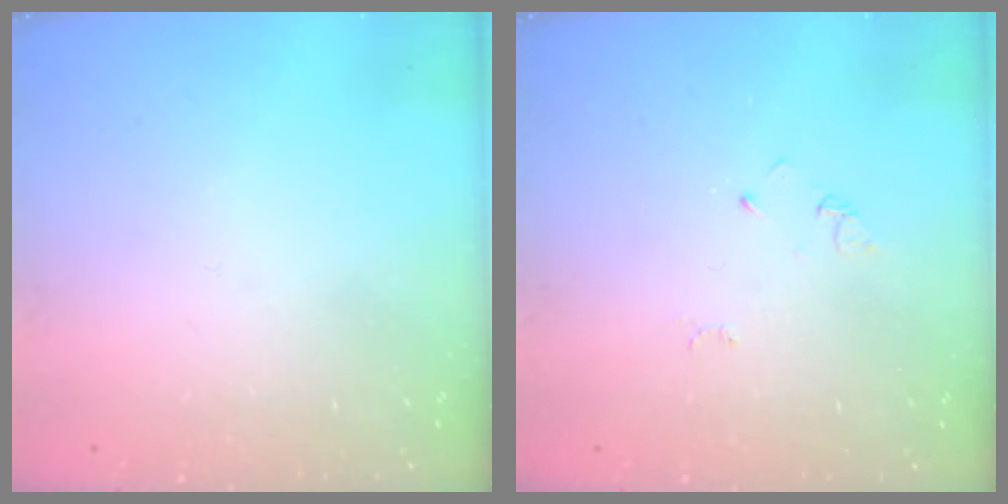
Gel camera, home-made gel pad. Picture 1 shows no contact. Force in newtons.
{"total": 2.6, "press": 2.6, "slide": 0.4}